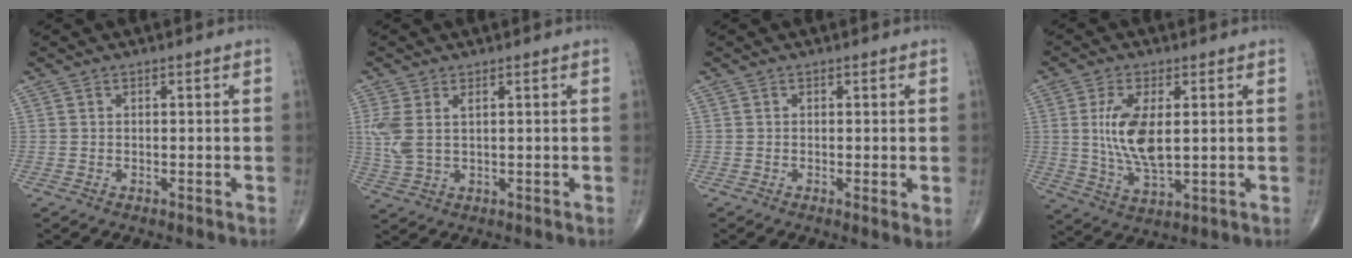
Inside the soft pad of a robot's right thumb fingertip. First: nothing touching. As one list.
[{"total": 5.8, "force": [1.3, 3.0, 4.8], "torque": [-0.131, 0.007, 0.033]}, {"total": 2.0, "force": [-0.2, 0.4, 2.0], "torque": [-0.036, -0.008, -0.007]}, {"total": 10.8, "force": [1.4, 4.8, 9.6], "torque": [-0.192, -0.015, 0.033]}]